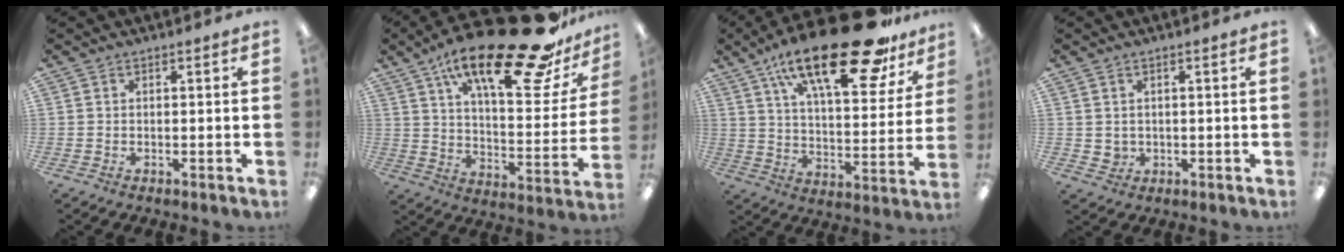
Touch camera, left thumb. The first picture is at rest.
{"total": 28.0, "force": [19.5, 8.0, 18.5], "torque": [-0.280, -0.124, 0.313]}
{"total": 26.9, "force": [17.7, 9.3, 18.0], "torque": [-0.277, -0.105, 0.287]}
{"total": 2.2, "force": [0.8, 1.9, 0.5], "torque": [-0.013, 0.001, 0.014]}